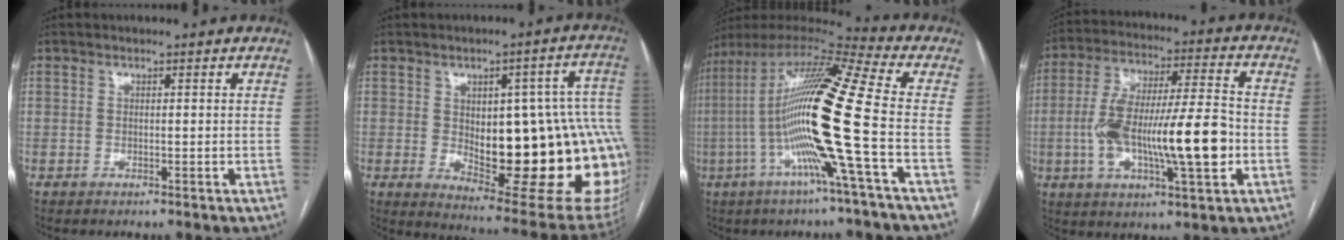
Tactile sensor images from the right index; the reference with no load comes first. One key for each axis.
{"total": 27.2, "fx": -2.2, "fy": 8.5, "fz": 25.8, "tx": -0.260, "ty": 0.020, "tz": 0.000}
{"total": 20.2, "fx": -3.7, "fy": -0.9, "fz": 19.8, "tx": -0.383, "ty": -0.003, "tz": -0.090}
{"total": 17.8, "fx": -3.3, "fy": 3.3, "fz": 17.2, "tx": -0.320, "ty": 0.011, "tz": -0.050}